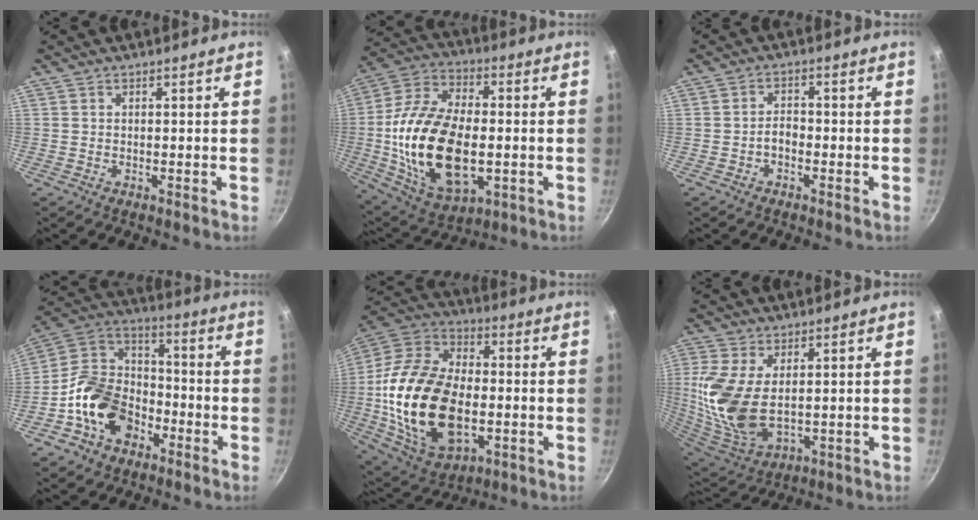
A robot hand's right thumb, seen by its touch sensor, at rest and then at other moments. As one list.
[{"total": 25.2, "force": [-2.3, 14.1, 20.8], "torque": [-0.394, 0.016, -0.039]}, {"total": 2.5, "force": [-1.2, 1.5, 1.6], "torque": [-0.017, 0.019, -0.024]}, {"total": 16.3, "force": [-6.9, 12.0, 8.6], "torque": [-0.122, 0.062, -0.144]}, {"total": 26.8, "force": [-3.3, 16.2, 21.0], "torque": [-0.393, 0.022, -0.055]}, {"total": 15.2, "force": [1.9, 8.5, 12.4], "torque": [-0.262, -0.021, 0.051]}]